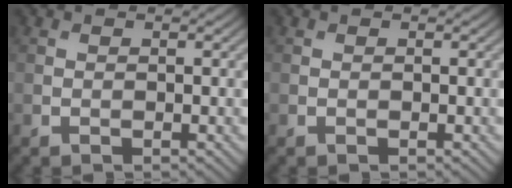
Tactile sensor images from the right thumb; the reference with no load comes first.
{"total": 0.0}